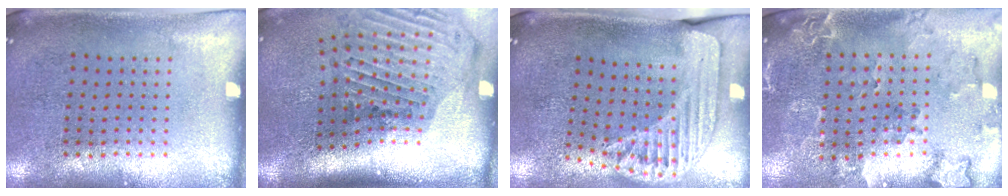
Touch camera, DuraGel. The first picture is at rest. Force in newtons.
{"total": 3.0, "press": 2.1, "slide": 2.0}
{"total": 1.7, "press": 1.5, "slide": 0.7}
{"total": 2.1, "press": 1.9, "slide": 0.9}